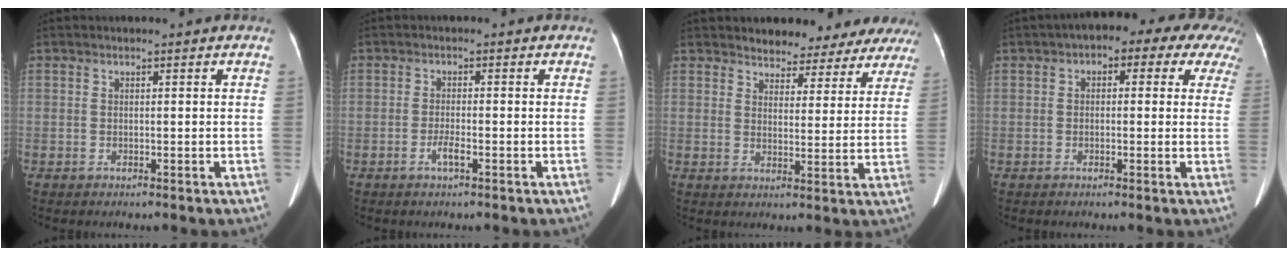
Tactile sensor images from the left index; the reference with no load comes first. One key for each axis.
{"total": 1.9, "fx": -1.5, "fy": 0.2, "fz": 1.2, "tx": -0.022, "ty": -0.018, "tz": -0.029}
{"total": 15.1, "fx": 13.8, "fy": 4.9, "fz": 3.7, "tx": -0.018, "ty": -0.026, "tz": 0.142}
{"total": 11.5, "fx": 6.9, "fy": 4.9, "fz": 7.7, "tx": -0.079, "ty": 0.031, "tz": 0.063}